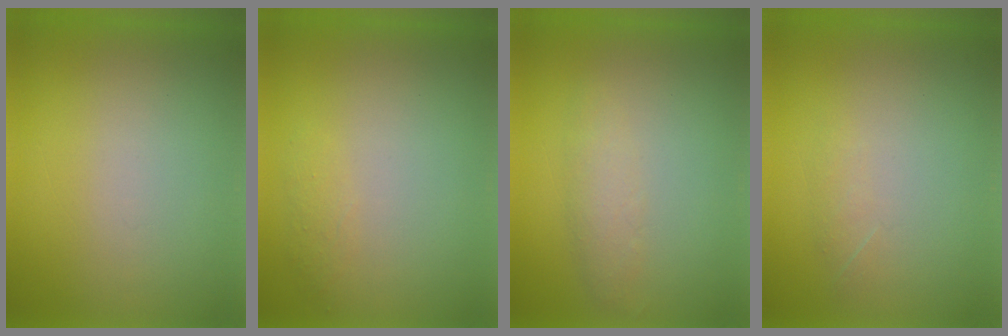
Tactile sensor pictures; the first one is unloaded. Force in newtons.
{"total": 2.1}
{"total": 2.5}
{"total": 1.3}